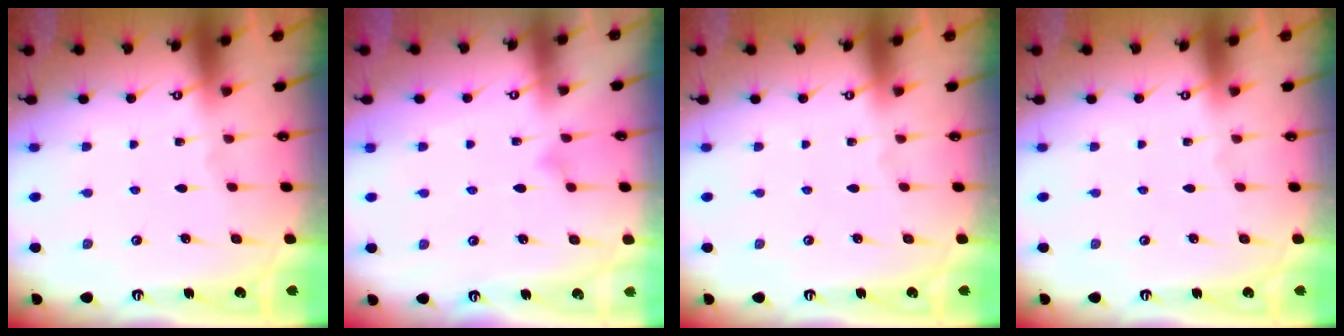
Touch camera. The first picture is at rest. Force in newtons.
{"total": 4.0, "press": 4.0, "slide": 0.2}
{"total": 0.0}
{"total": 0.0}